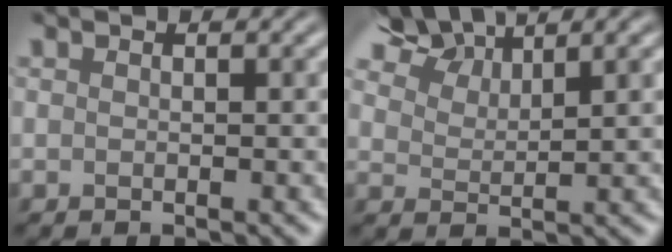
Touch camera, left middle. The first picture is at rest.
{"total": 5.3, "force": [5.0, 0.9, 1.5], "torque": [-0.051, 0.013, 0.094]}